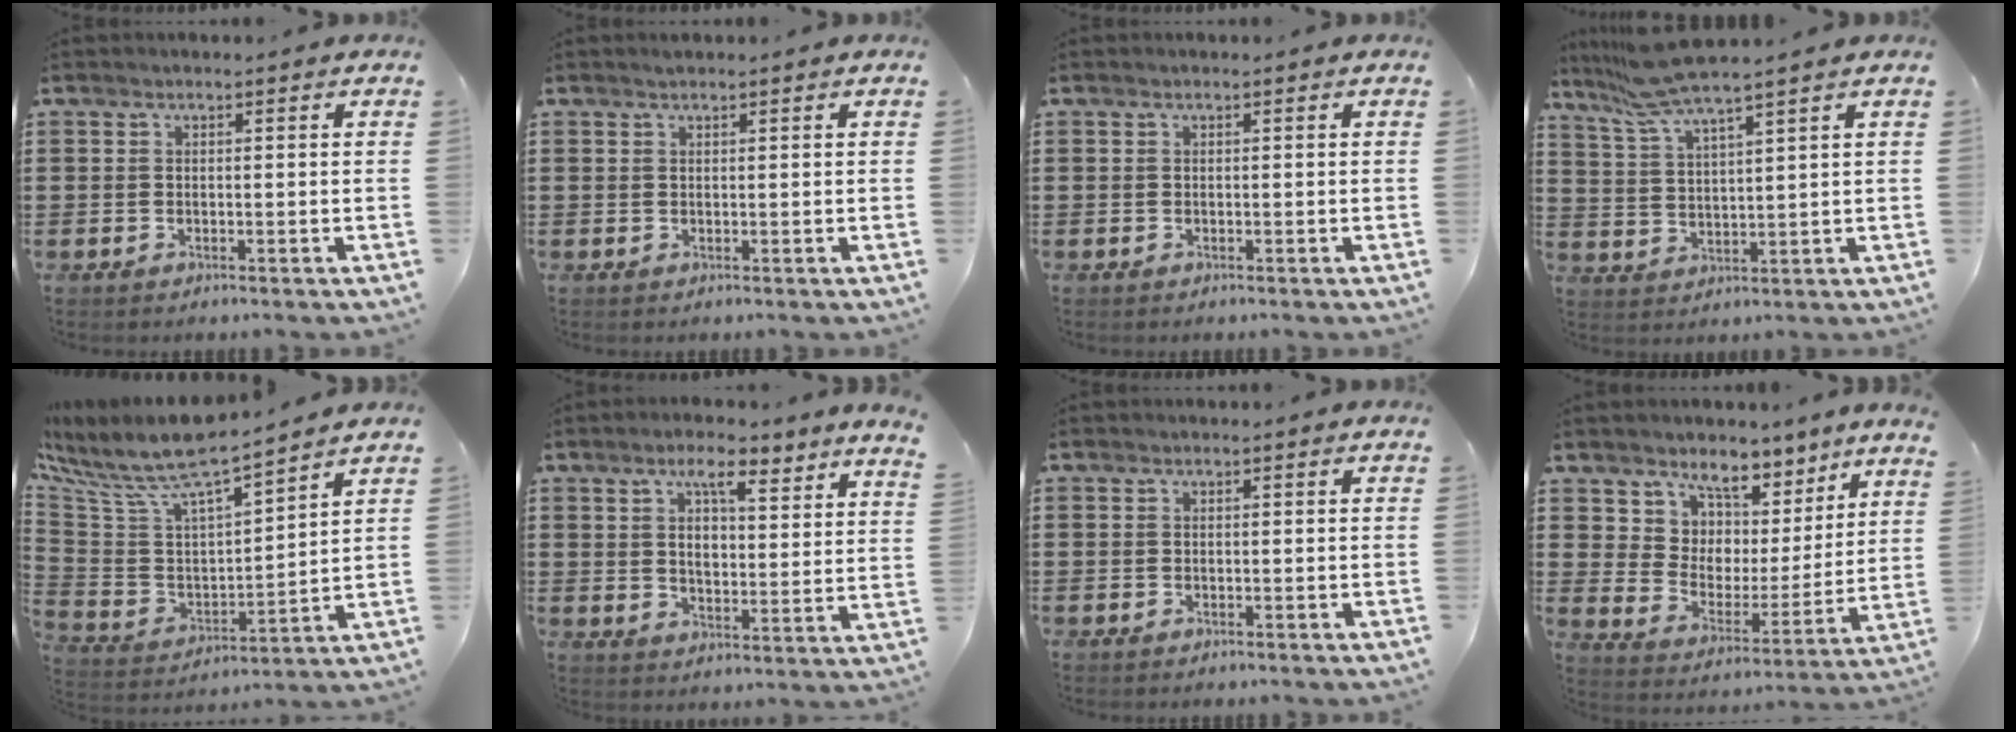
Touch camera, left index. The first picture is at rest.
{"total": 0.6, "force": [0.6, 0.1, 0.2], "torque": [-0.006, 0.000, 0.011]}
{"total": 0.0}
{"total": 7.5, "force": [6.3, 0.3, 4.1], "torque": [-0.101, -0.016, 0.114]}
{"total": 8.9, "force": [7.8, 1.3, 4.1], "torque": [-0.118, -0.059, 0.131]}
{"total": 6.5, "force": [5.2, 1.5, 3.6], "torque": [-0.061, -0.023, 0.087]}
{"total": 0.0}
{"total": 5.9, "force": [4.7, 3.3, -1.5], "torque": [-0.021, -0.055, 0.083]}